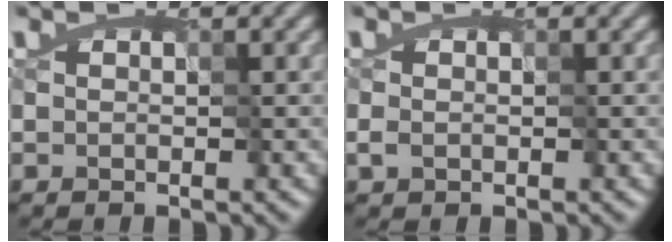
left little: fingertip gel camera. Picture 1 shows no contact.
{"total": 0.7, "force": [-0.2, 0.6, 0.3], "torque": [-0.010, -0.004, 0.002]}